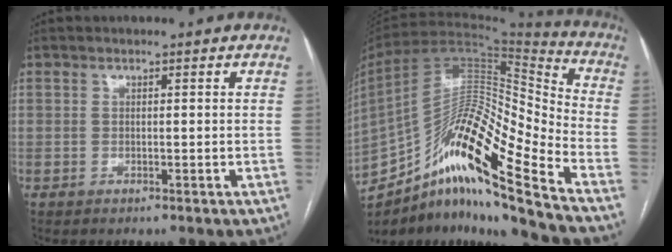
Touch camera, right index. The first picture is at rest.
{"total": 21.8, "force": [-14.2, 1.1, 16.5], "torque": [-0.297, 0.013, -0.255]}